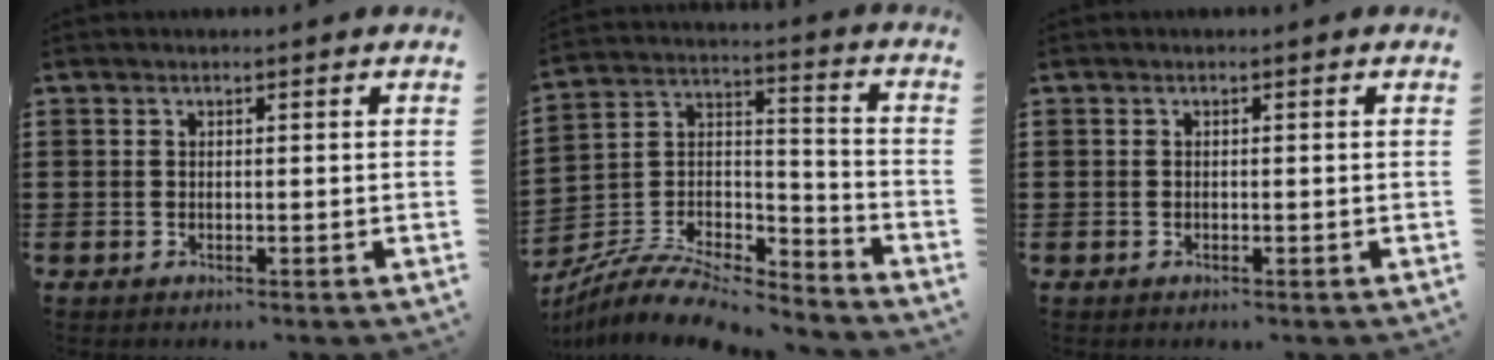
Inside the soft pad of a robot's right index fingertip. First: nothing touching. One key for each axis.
{"total": 8.0, "fx": -7.3, "fy": 2.0, "fz": 2.7, "tx": -0.059, "ty": 0.003, "tz": -0.145}
{"total": 0.0}